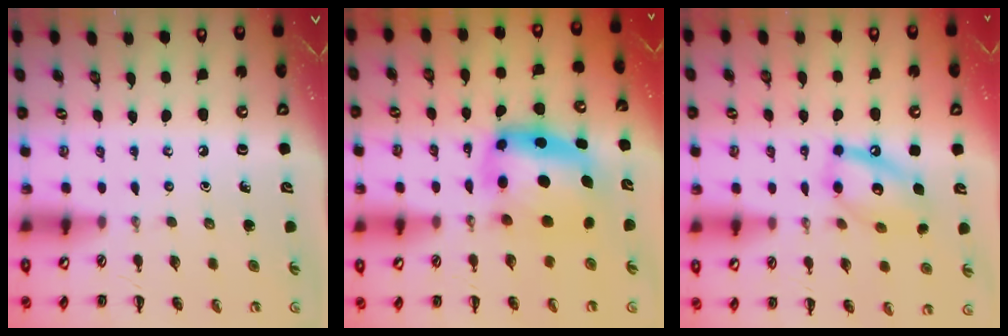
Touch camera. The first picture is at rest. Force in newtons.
{"total": 6.6, "press": 6.4, "slide": 1.6}
{"total": 13.8, "press": 13.7, "slide": 1.9}